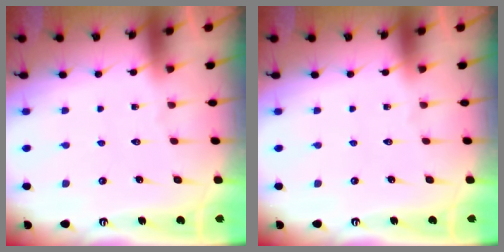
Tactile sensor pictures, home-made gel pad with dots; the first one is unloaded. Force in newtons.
{"total": 0.0}